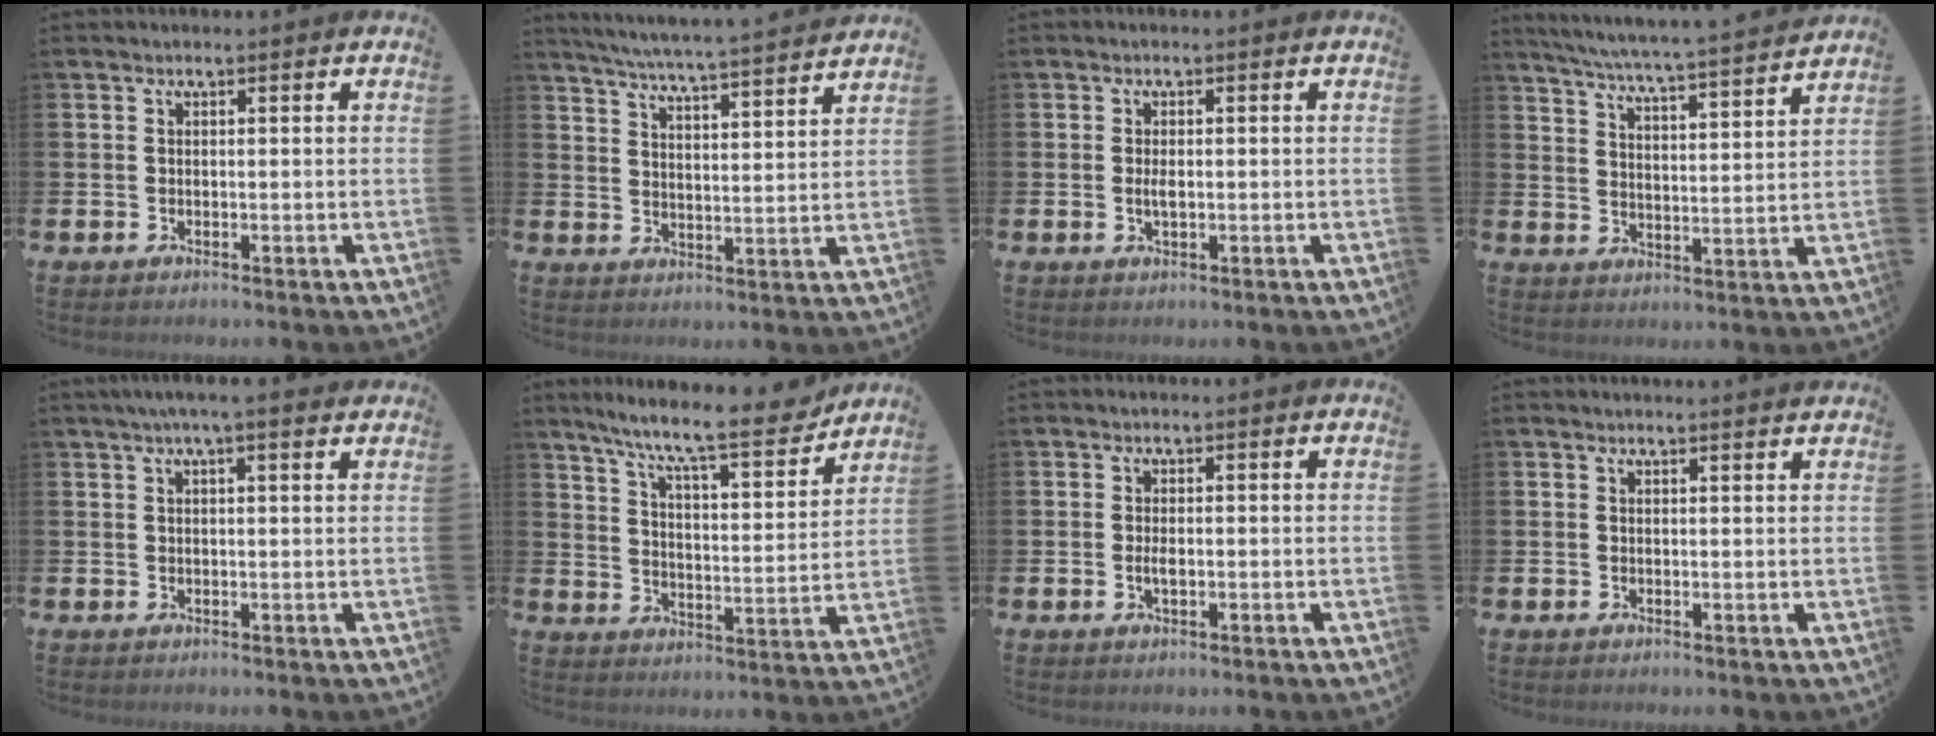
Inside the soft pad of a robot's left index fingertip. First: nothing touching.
{"total": 5.9, "force": [5.7, -0.6, 1.4], "torque": [-0.052, -0.044, 0.098]}
{"total": 1.4, "force": [0.0, 0.6, 1.3], "torque": [-0.022, 0.001, -0.003]}
{"total": 6.0, "force": [5.8, -0.5, 1.8], "torque": [-0.059, -0.046, 0.098]}
{"total": 3.0, "force": [2.4, 0.1, 1.8], "torque": [-0.029, -0.004, 0.039]}
{"total": 10.4, "force": [9.2, 0.9, 4.9], "torque": [-0.115, -0.058, 0.152]}
{"total": 1.4, "force": [-0.1, 0.6, 1.3], "torque": [-0.021, 0.000, -0.004]}
{"total": 1.0, "force": [1.0, -0.1, 0.0], "torque": [0.009, -0.007, 0.016]}